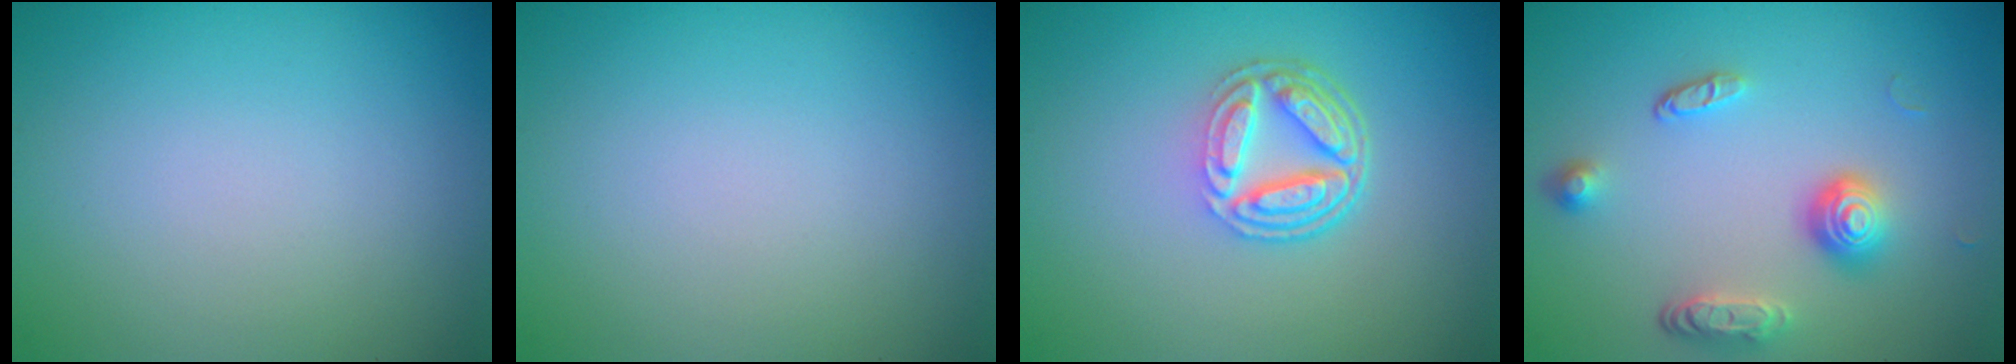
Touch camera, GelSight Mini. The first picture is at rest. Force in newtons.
{"total": 0.0}
{"total": 4.7, "press": 3.4, "slide": 3.2}
{"total": 3.8, "press": 2.9, "slide": 2.4}